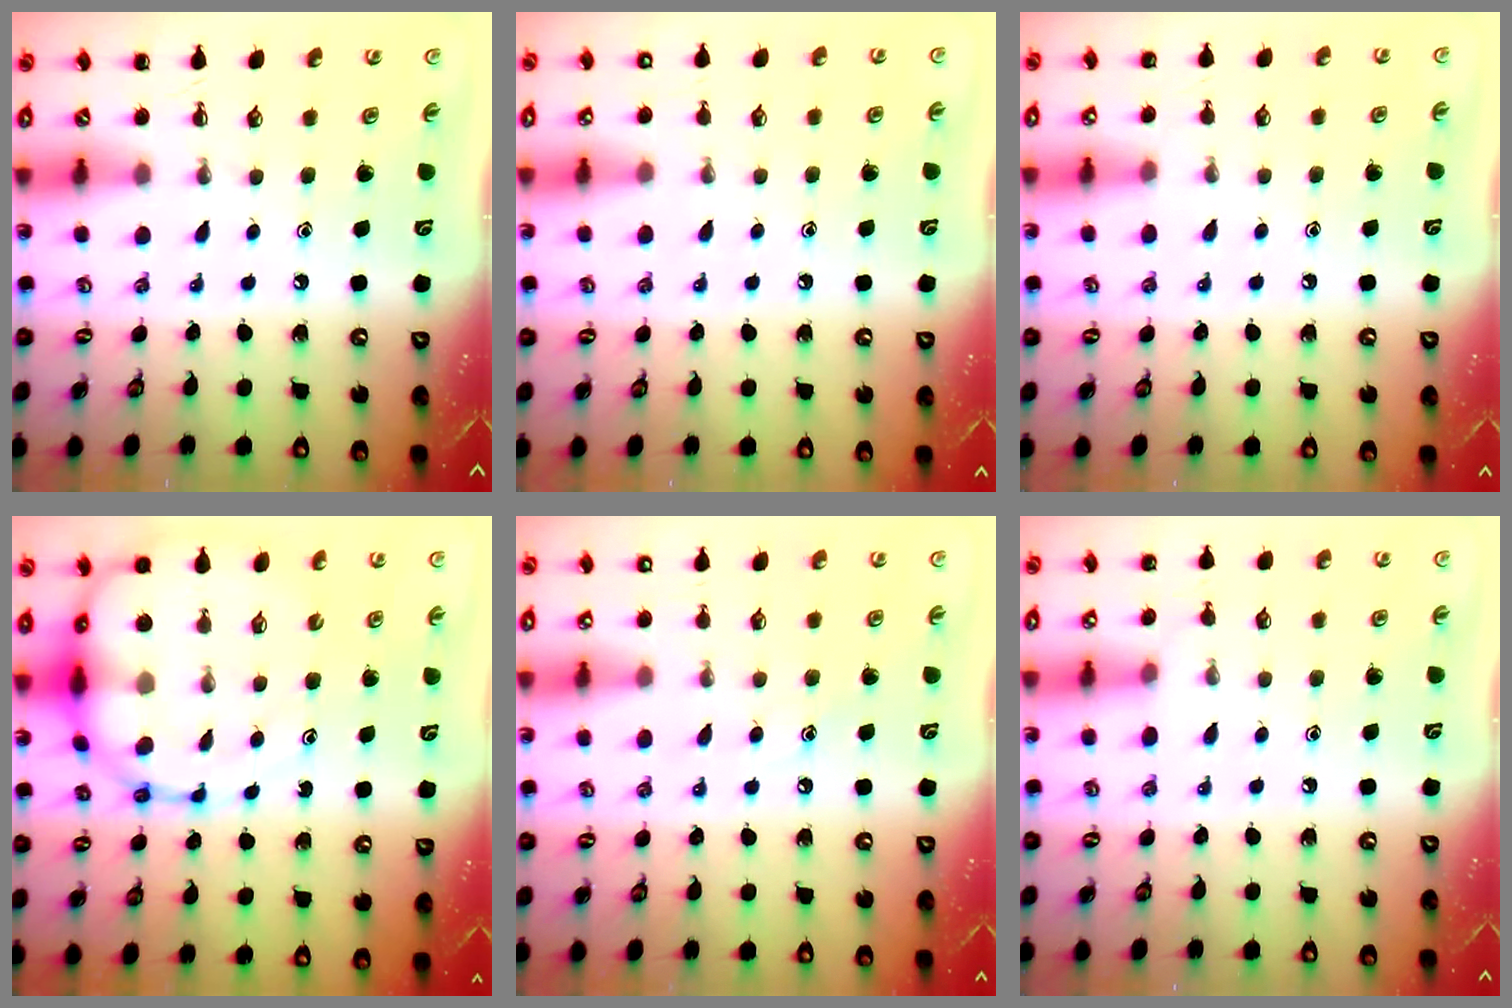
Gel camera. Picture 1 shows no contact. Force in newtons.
{"total": 6.2, "press": 5.9, "slide": 1.9}
{"total": 6.1, "press": 5.8, "slide": 2.0}
{"total": 16.2, "press": 15.6, "slide": 4.1}
{"total": 8.2, "press": 8.0, "slide": 1.8}
{"total": 5.5, "press": 5.2, "slide": 1.8}